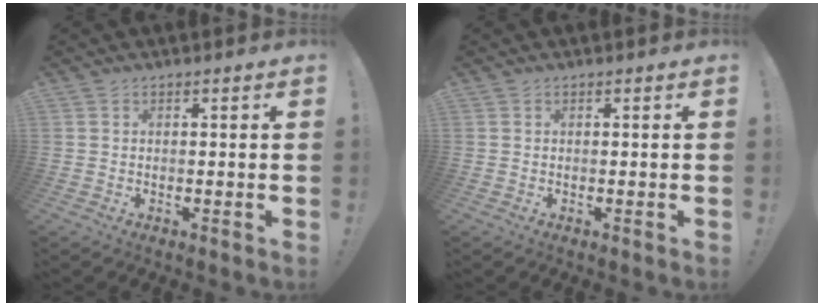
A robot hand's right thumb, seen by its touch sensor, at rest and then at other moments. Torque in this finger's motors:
{"motor_torque": [-0.01, -0.01, -0.08, 0.09, 0.01]}